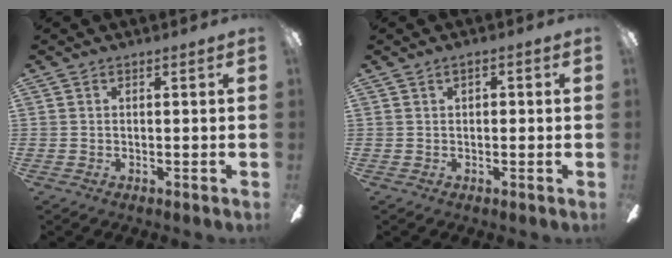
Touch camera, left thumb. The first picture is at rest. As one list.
[{"total": 1.8, "force": [0.6, 1.1, 1.4], "torque": [-0.019, 0.004, 0.008]}]